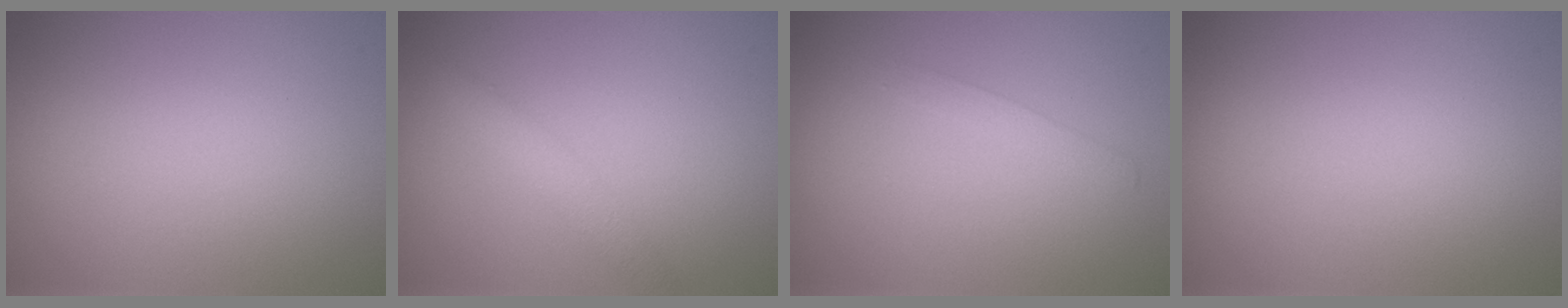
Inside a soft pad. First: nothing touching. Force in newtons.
{"total": 1.8, "press": 1.8, "slide": 0.0}
{"total": 1.0, "press": 1.0, "slide": 0.1}
{"total": 0.0}